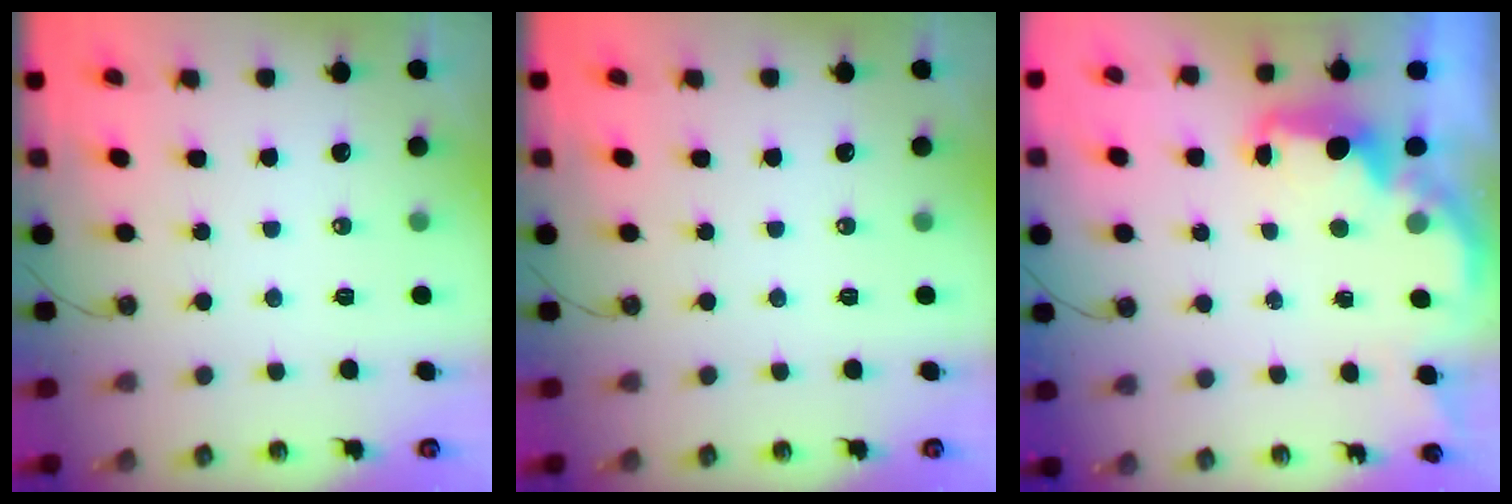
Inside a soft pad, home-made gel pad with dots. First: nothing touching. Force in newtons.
{"total": 0.0}
{"total": 2.3, "press": 2.2, "slide": 0.7}